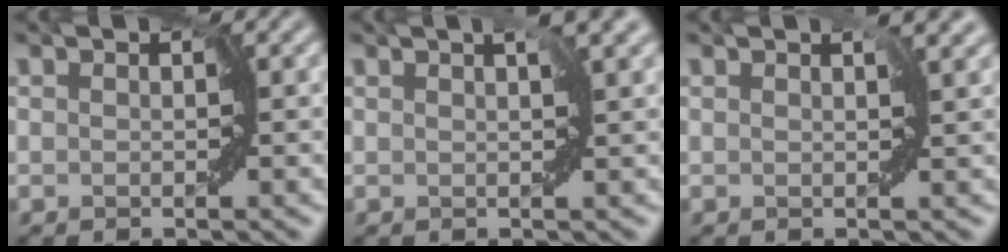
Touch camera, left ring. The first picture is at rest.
{"total": 2.3, "force": [1.2, 0.3, 2.0], "torque": [-0.034, 0.007, 0.021]}
{"total": 2.2, "force": [1.1, 0.9, 1.6], "torque": [-0.020, 0.004, 0.015]}